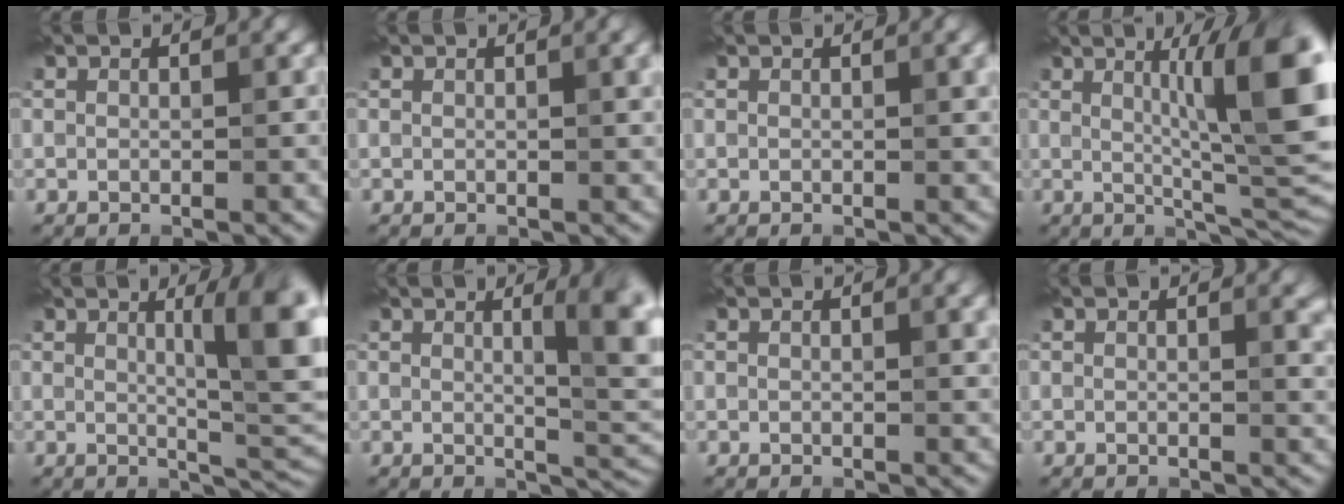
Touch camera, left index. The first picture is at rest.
{"total": 2.0, "force": [0.8, 0.5, 1.7], "torque": [-0.023, 0.002, 0.014]}
{"total": 1.6, "force": [0.7, 0.4, 1.4], "torque": [-0.019, 0.001, 0.013]}
{"total": 10.2, "force": [2.3, 2.1, 9.7], "torque": [-0.118, 0.003, 0.037]}
{"total": 8.1, "force": [2.0, 2.1, 7.6], "torque": [-0.088, 0.003, 0.031]}
{"total": 6.5, "force": [1.7, 1.8, 6.1], "torque": [-0.073, -0.006, 0.030]}
{"total": 1.6, "force": [0.8, 0.4, 1.4], "torque": [-0.018, 0.001, 0.015]}
{"total": 1.9, "force": [0.9, 0.6, 1.5], "torque": [-0.015, 0.000, 0.015]}